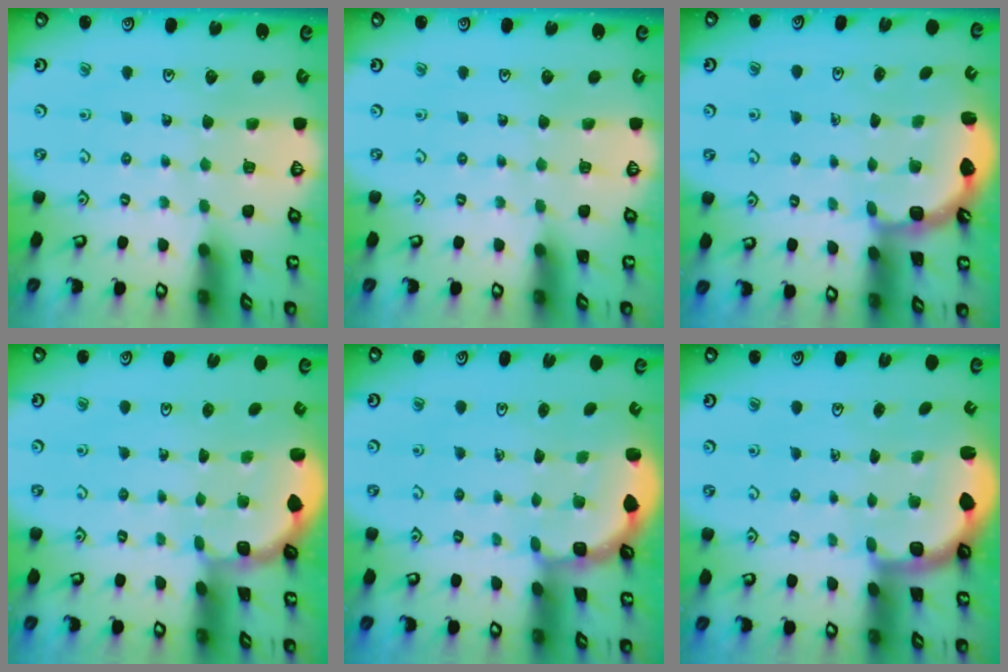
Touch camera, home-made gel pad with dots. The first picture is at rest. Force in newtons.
{"total": 0.0}
{"total": 3.1, "press": 2.5, "slide": 1.9}
{"total": 2.0, "press": 1.8, "slide": 0.7}
{"total": 2.7, "press": 2.4, "slide": 1.4}
{"total": 2.3, "press": 2.0, "slide": 1.2}